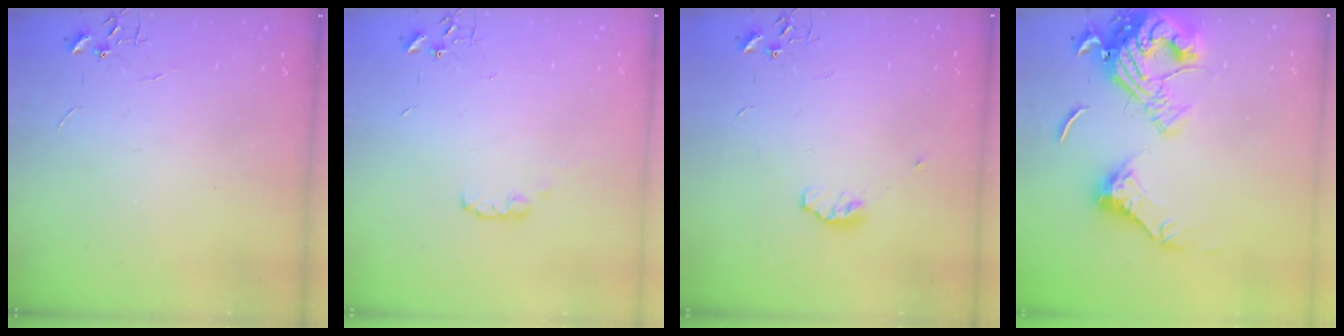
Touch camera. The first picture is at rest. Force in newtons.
{"total": 4.8, "press": 4.8, "slide": 0.7}
{"total": 4.9, "press": 4.8, "slide": 1.1}
{"total": 18.3, "press": 18.2, "slide": 1.9}